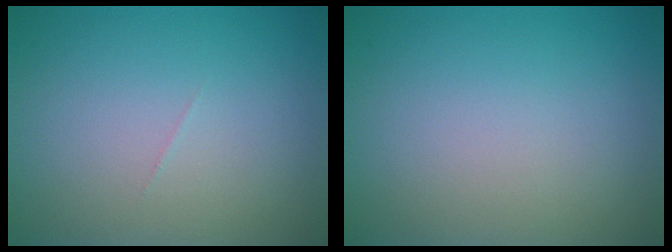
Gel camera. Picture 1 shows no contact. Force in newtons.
{"total": 0.0}